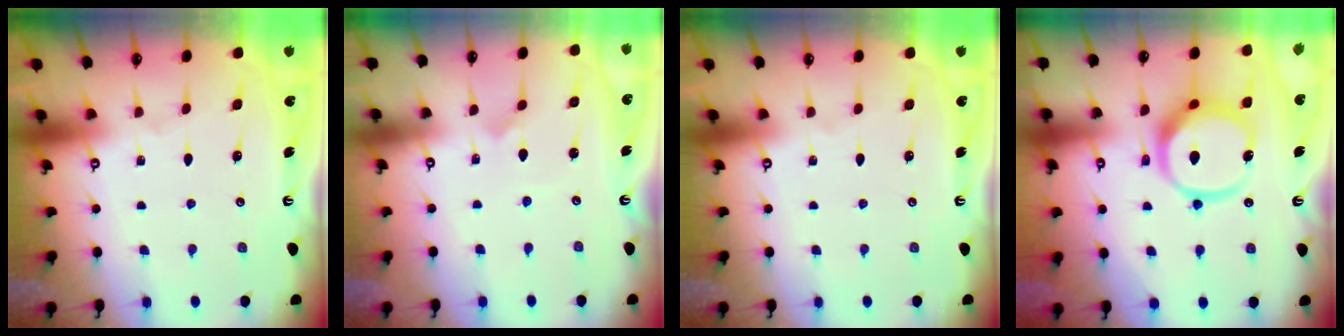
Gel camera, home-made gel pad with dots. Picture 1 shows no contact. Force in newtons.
{"total": 1.7, "press": 1.7, "slide": 0.2}
{"total": 0.0}
{"total": 13.6, "press": 13.5, "slide": 1.5}